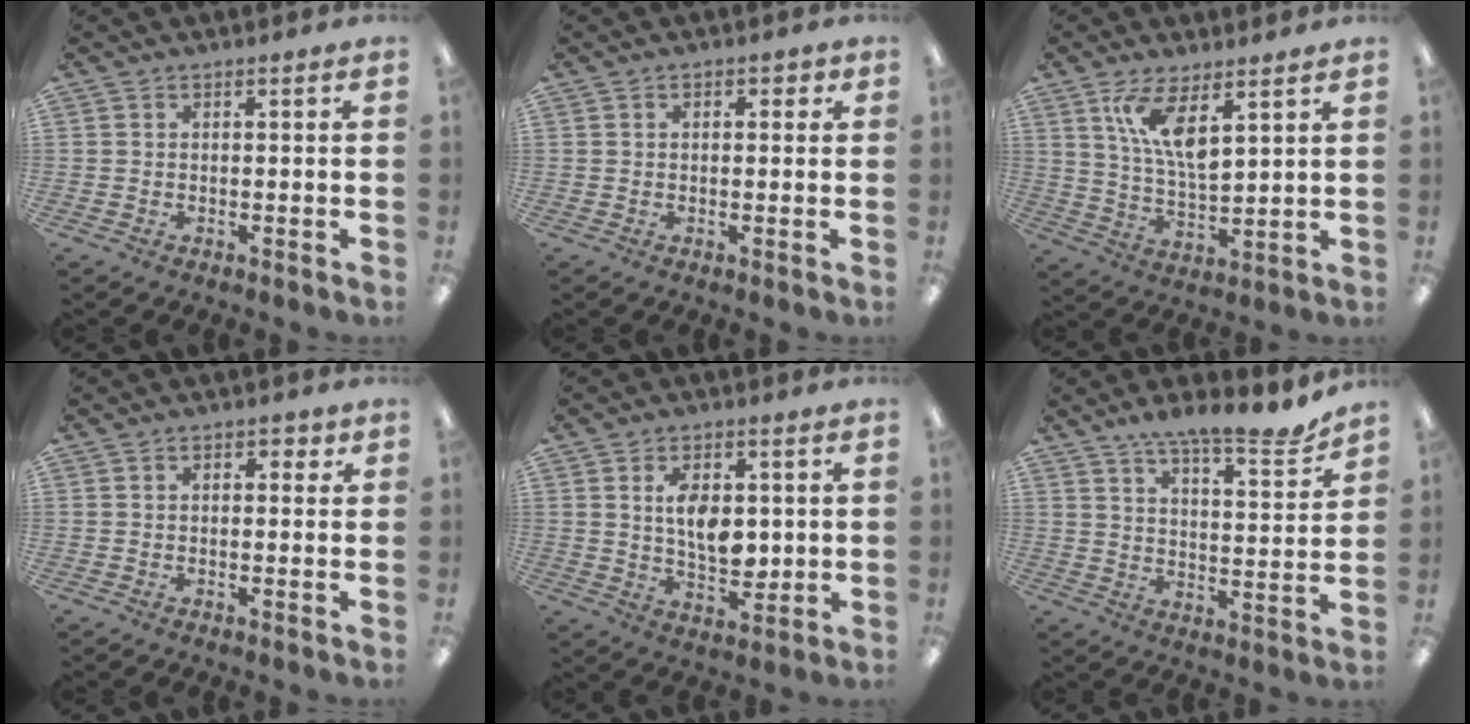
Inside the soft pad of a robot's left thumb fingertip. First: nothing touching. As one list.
[{"total": 2.0, "force": [0.6, 1.2, 1.5], "torque": [-0.021, 0.003, 0.008]}, {"total": 10.5, "force": [6.3, 3.3, 7.6], "torque": [-0.154, -0.022, 0.113]}, {"total": 2.7, "force": [1.0, 1.6, 1.9], "torque": [-0.014, -0.003, 0.010]}, {"total": 8.5, "force": [1.8, 5.3, 6.5], "torque": [-0.102, -0.002, 0.028]}, {"total": 10.6, "force": [9.5, 1.9, 4.3], "torque": [-0.071, -0.066, 0.167]}]